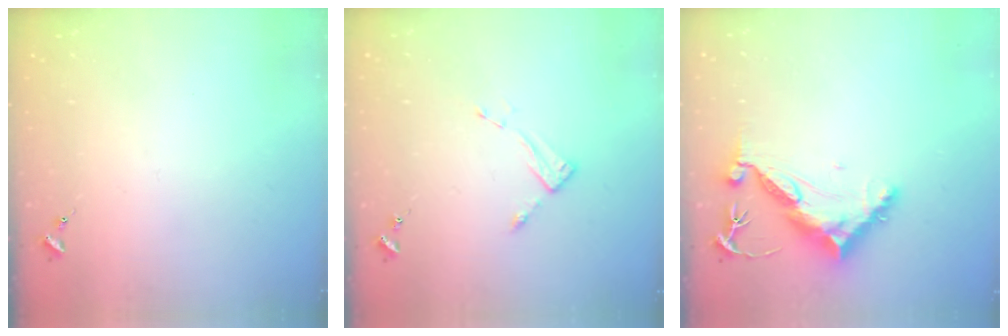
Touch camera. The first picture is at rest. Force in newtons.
{"total": 2.7, "press": 2.7, "slide": 0.4}
{"total": 10.7, "press": 10.6, "slide": 0.9}